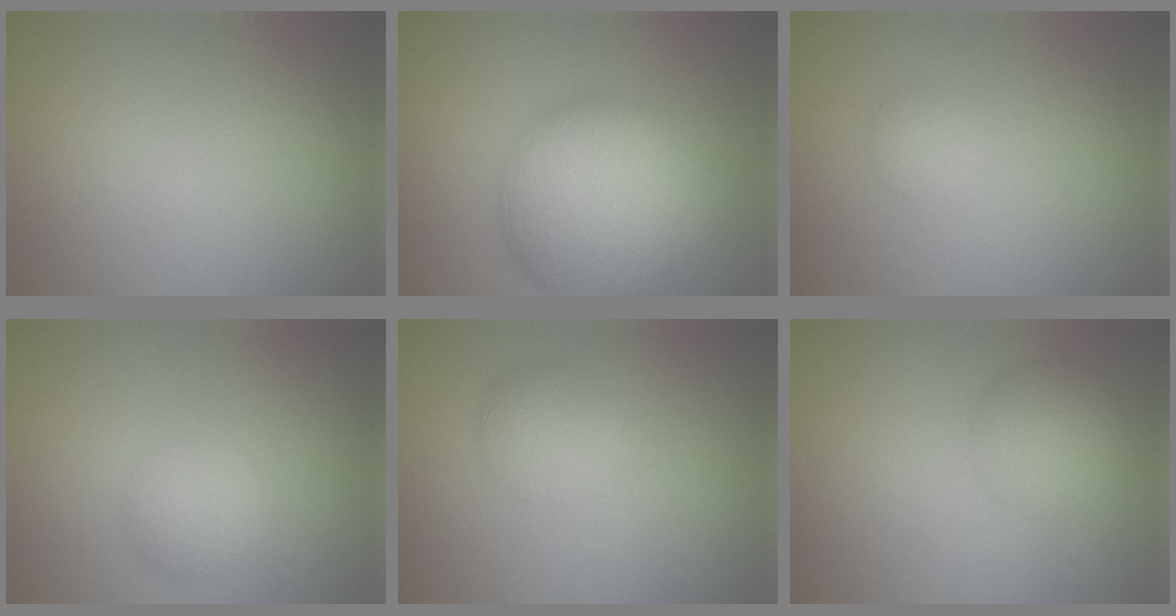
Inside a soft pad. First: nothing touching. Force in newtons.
{"total": 10.3, "press": 10.2, "slide": 0.5}
{"total": 1.1, "press": 1.1, "slide": 0.0}
{"total": 2.3, "press": 2.3, "slide": 0.0}
{"total": 2.5, "press": 2.5, "slide": 0.1}
{"total": 3.3, "press": 3.3, "slide": 0.0}